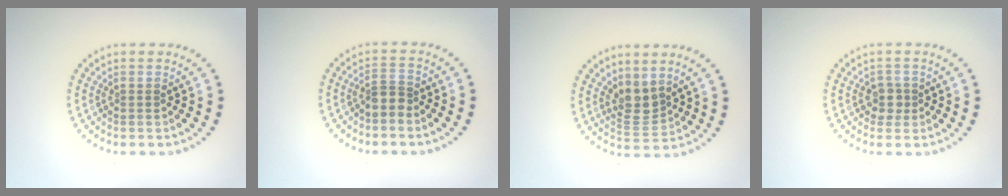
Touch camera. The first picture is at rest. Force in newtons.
{"total": 2.0, "press": 1.4, "slide": 1.4}
{"total": 2.8, "press": 2.2, "slide": 1.7}
{"total": 1.7, "press": 1.4, "slide": 1.0}